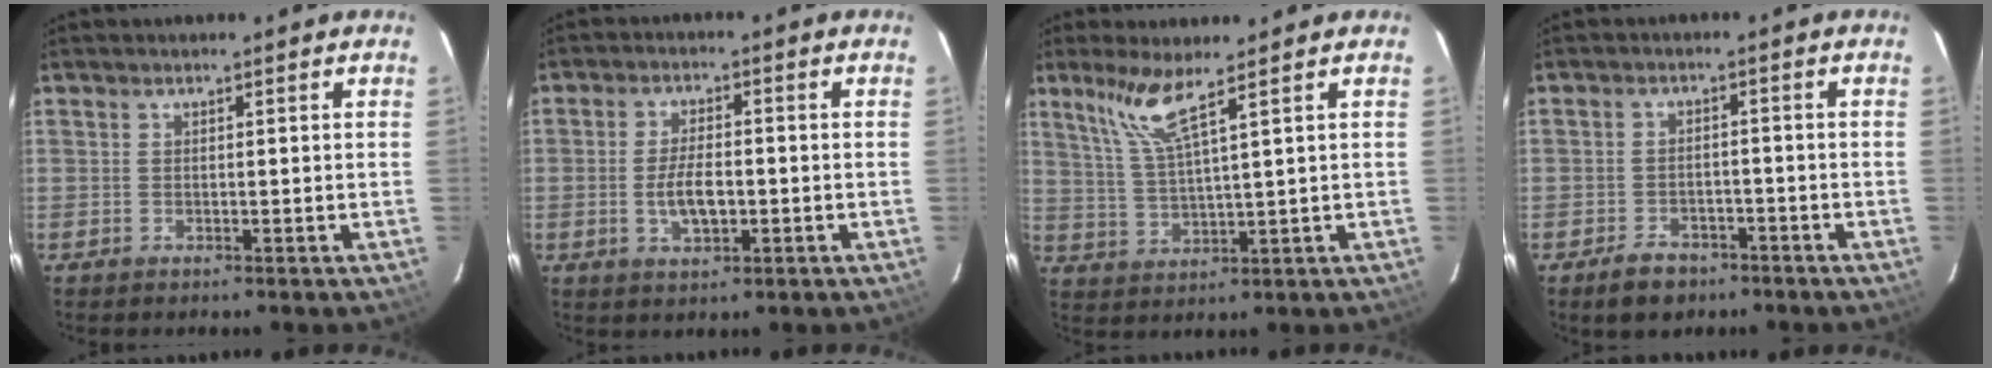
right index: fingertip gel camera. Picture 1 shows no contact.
{"total": 5.9, "force": [-1.3, 2.5, 5.1], "torque": [-0.103, -0.001, -0.019]}
{"total": 6.6, "force": [4.5, -0.6, 4.8], "torque": [-0.098, 0.001, 0.100]}
{"total": 5.8, "force": [-4.1, 3.5, 2.1], "torque": [-0.054, 0.009, -0.055]}